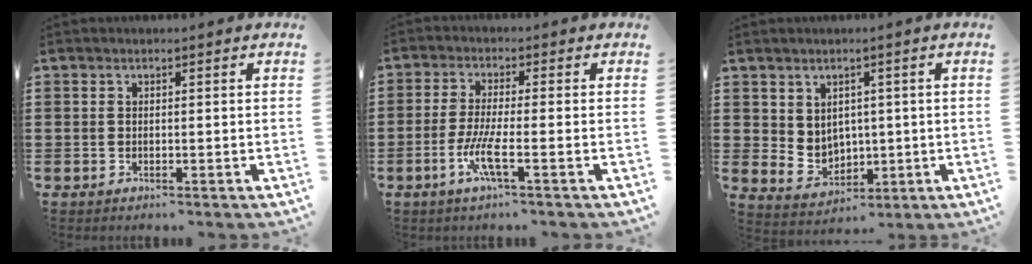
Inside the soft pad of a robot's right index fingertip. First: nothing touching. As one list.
[{"total": 5.5, "force": [-2.2, 0.5, 5.0], "torque": [-0.112, -0.015, -0.047]}, {"total": 4.4, "force": [2.2, 3.7, 1.1], "torque": [-0.030, -0.006, 0.041]}]